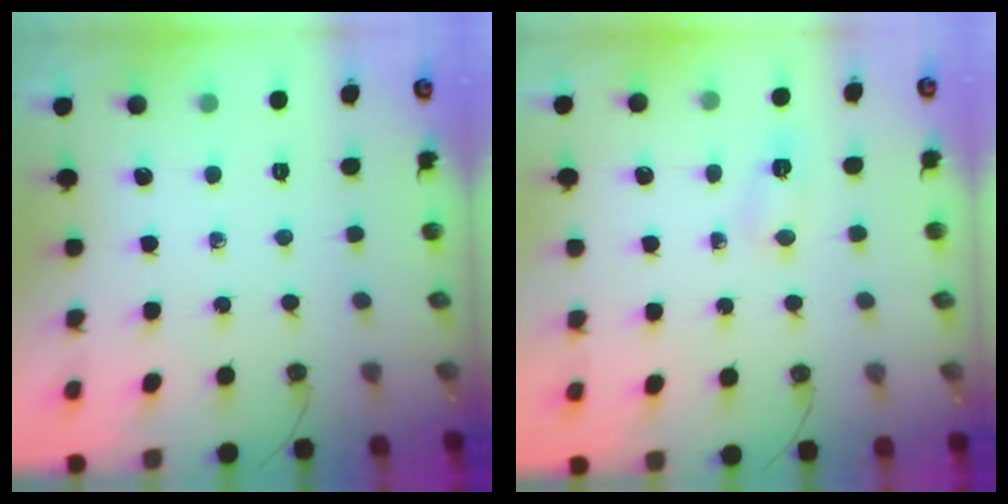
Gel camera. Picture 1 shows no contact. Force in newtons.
{"total": 5.3, "press": 5.3, "slide": 0.6}